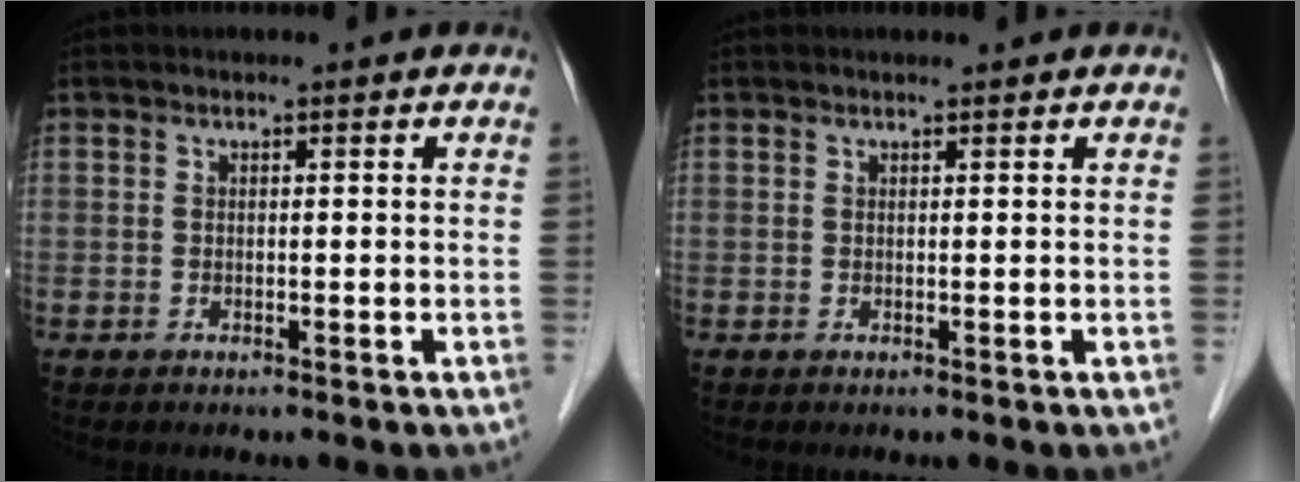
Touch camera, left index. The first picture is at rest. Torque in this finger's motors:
{"motor_torque": [0.17, -0.17, 0.02, 0.01]}